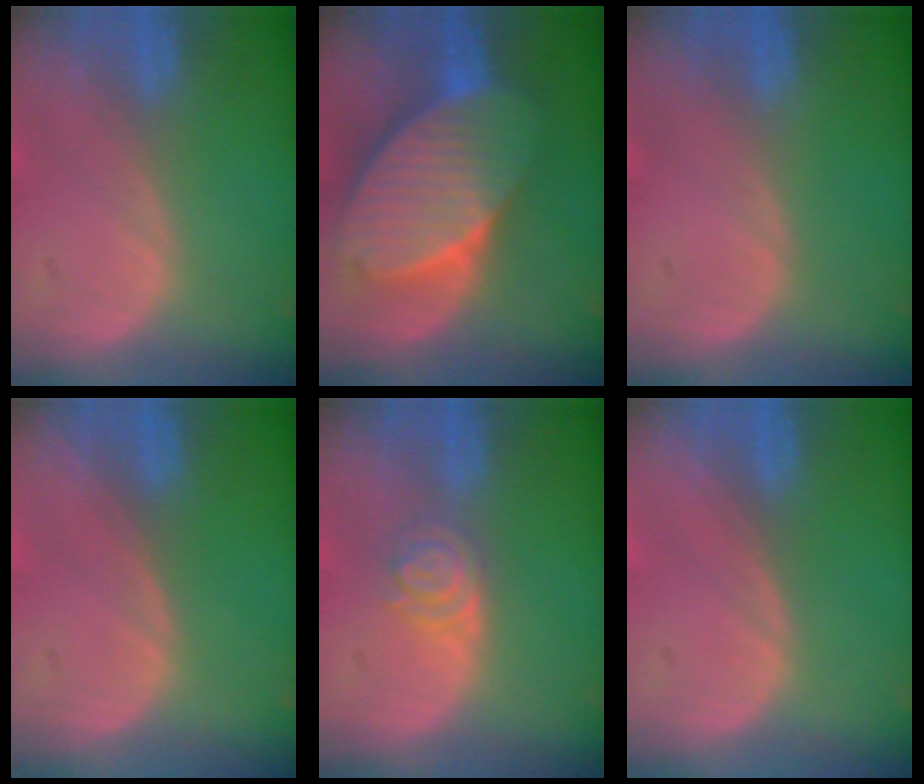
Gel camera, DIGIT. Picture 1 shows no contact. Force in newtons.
{"total": 10.9, "press": 10.9, "slide": 0.5}
{"total": 0.0}
{"total": 0.0}
{"total": 4.0, "press": 3.6, "slide": 1.6}
{"total": 0.0}